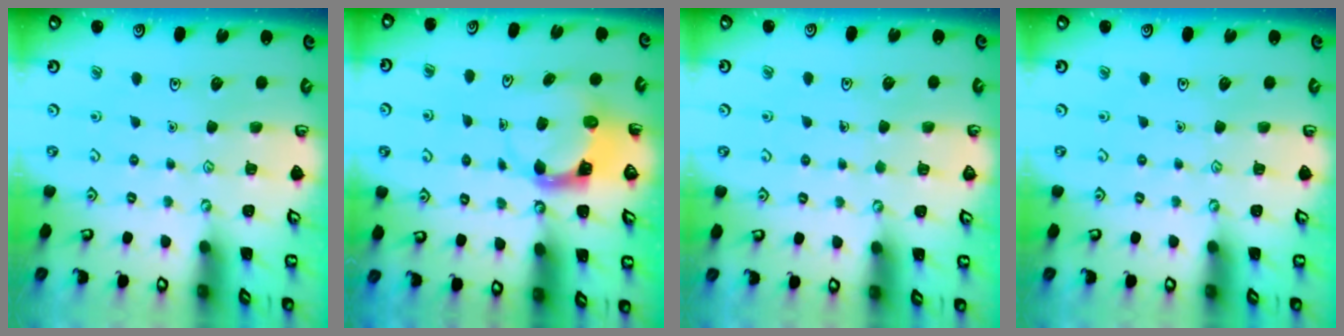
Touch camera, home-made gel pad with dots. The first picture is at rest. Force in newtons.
{"total": 3.9, "press": 3.9, "slide": 0.4}
{"total": 0.8, "press": 0.8, "slide": 0.3}
{"total": 0.0}